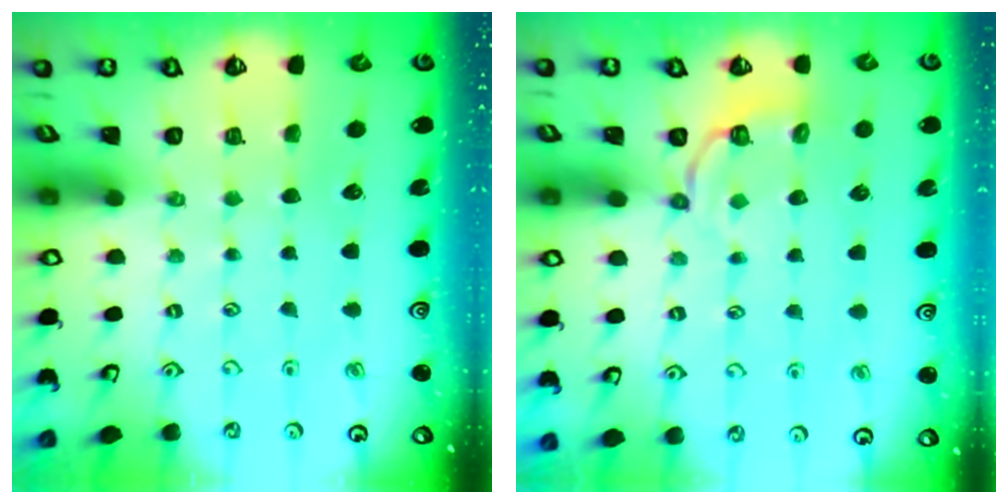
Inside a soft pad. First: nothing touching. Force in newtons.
{"total": 4.9, "press": 4.4, "slide": 2.1}